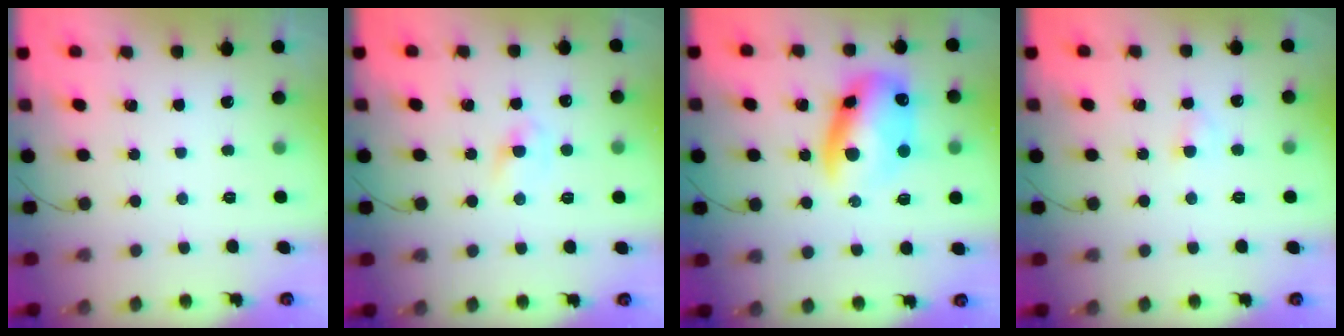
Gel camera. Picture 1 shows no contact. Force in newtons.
{"total": 2.7, "press": 2.5, "slide": 1.0}
{"total": 13.4, "press": 13.0, "slide": 3.2}
{"total": 2.7, "press": 2.5, "slide": 0.9}